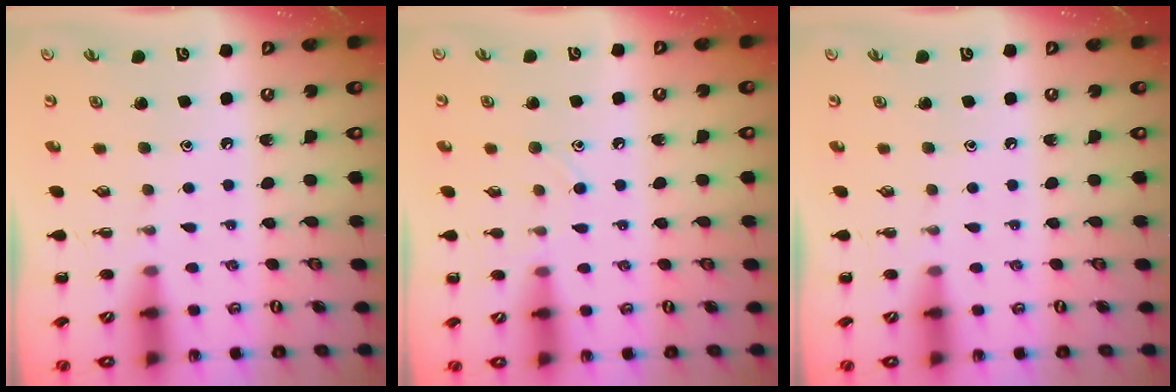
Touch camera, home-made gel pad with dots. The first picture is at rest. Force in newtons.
{"total": 6.8, "press": 6.5, "slide": 2.0}
{"total": 0.0}